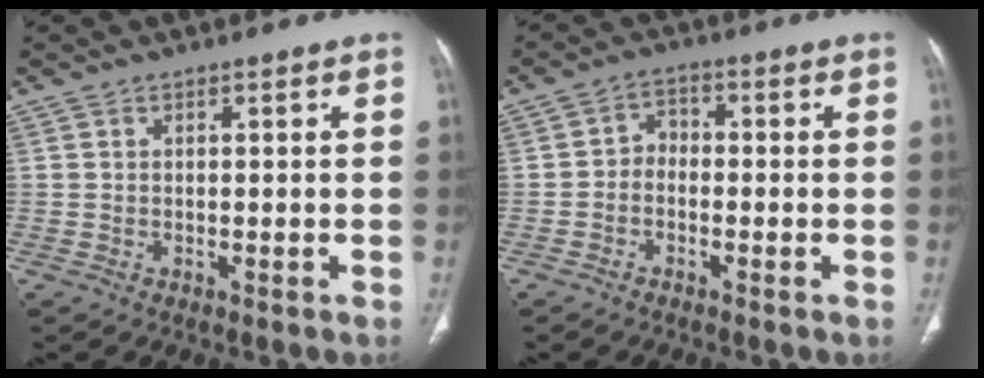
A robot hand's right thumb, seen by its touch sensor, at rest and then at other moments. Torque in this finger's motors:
{"motor_torque": [-0.04, -0.02, -0.11, -0.09, 0.07]}